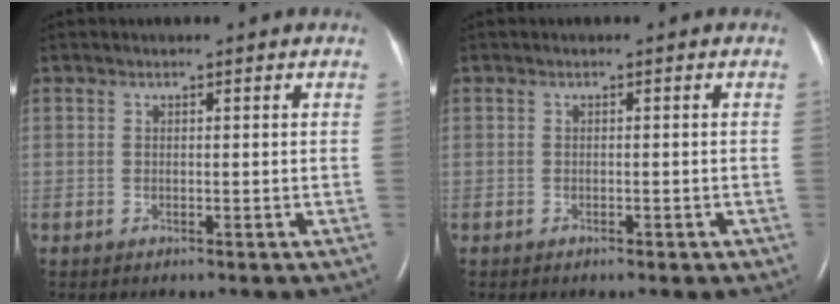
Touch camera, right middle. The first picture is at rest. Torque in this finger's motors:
{"motor_torque": [-0.32, 0.13, -0.01, 0.02]}